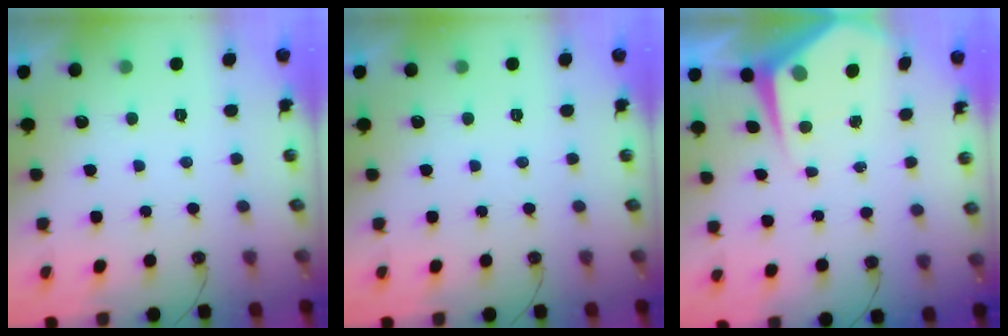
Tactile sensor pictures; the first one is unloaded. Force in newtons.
{"total": 0.0}
{"total": 5.5, "press": 5.5, "slide": 0.4}